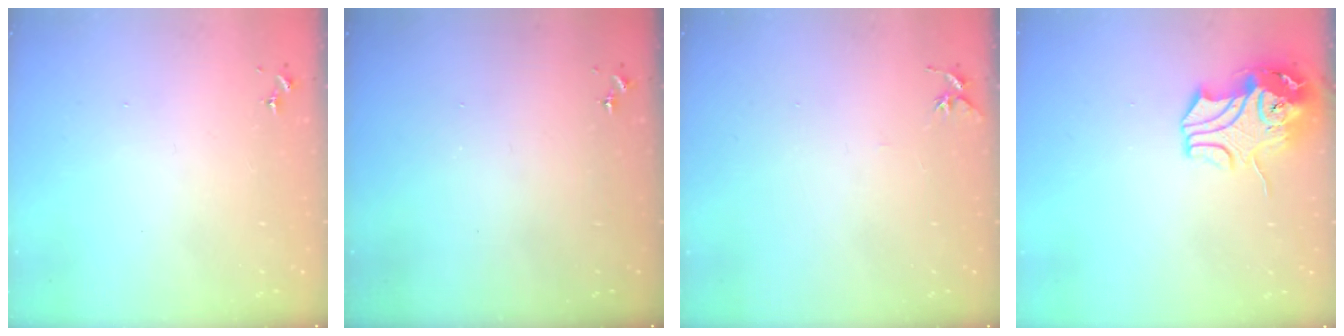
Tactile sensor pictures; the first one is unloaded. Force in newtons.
{"total": 0.0}
{"total": 4.9, "press": 4.8, "slide": 0.5}
{"total": 12.0, "press": 11.8, "slide": 2.0}